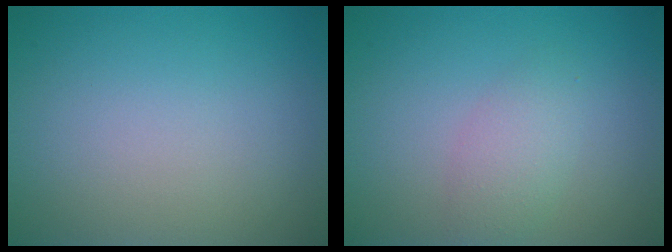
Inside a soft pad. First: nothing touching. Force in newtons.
{"total": 2.3, "press": 2.3, "slide": 0.1}